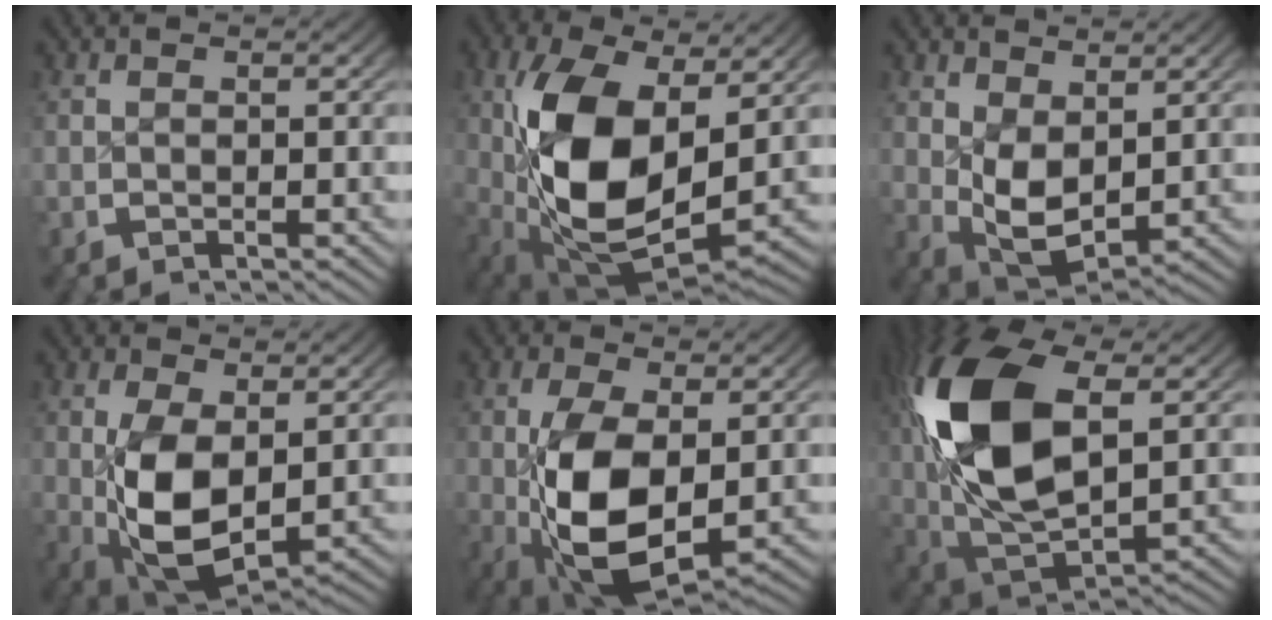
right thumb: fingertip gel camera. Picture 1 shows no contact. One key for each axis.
{"total": 15.2, "fx": 0.2, "fy": 8.8, "fz": 12.4, "tx": -0.275, "ty": -0.055, "tz": 0.035}
{"total": 6.4, "fx": 0.2, "fy": 4.3, "fz": 4.7, "tx": -0.116, "ty": -0.040, "tz": 0.028}
{"total": 10.2, "fx": -0.9, "fy": 6.2, "fz": 8.1, "tx": -0.191, "ty": -0.052, "tz": 0.014}
{"total": 11.8, "fx": -1.2, "fy": 6.7, "fz": 9.6, "tx": -0.216, "ty": -0.050, "tz": 0.010}
{"total": 16.0, "fx": 1.6, "fy": 9.4, "fz": 12.9, "tx": -0.308, "ty": -0.038, "tz": 0.056}